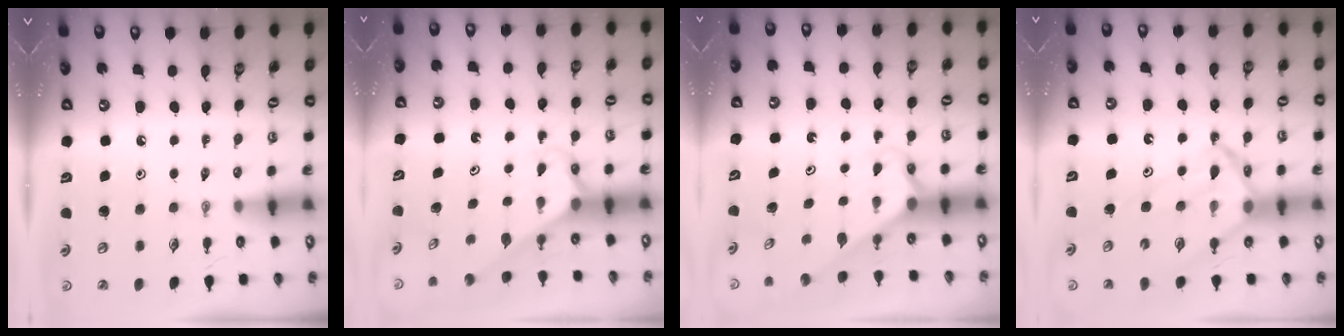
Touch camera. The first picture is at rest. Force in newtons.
{"total": 2.6, "press": 2.6, "slide": 0.2}
{"total": 2.4, "press": 2.4, "slide": 0.1}
{"total": 11.4, "press": 11.4, "slide": 1.2}